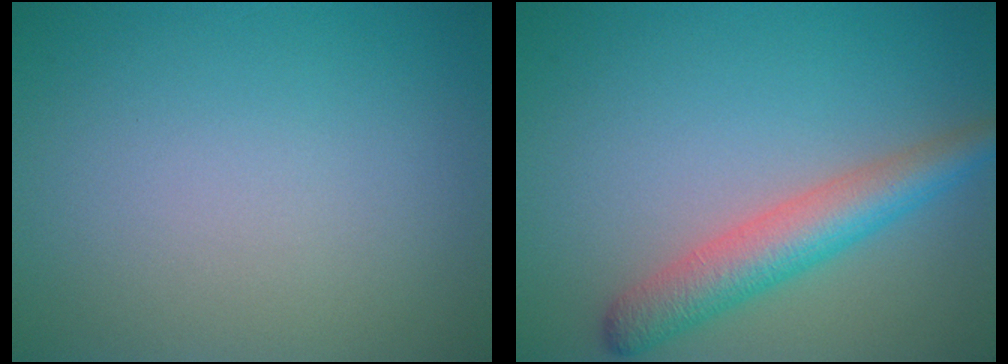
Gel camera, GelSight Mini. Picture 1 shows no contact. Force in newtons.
{"total": 4.6, "press": 4.6, "slide": 0.1}